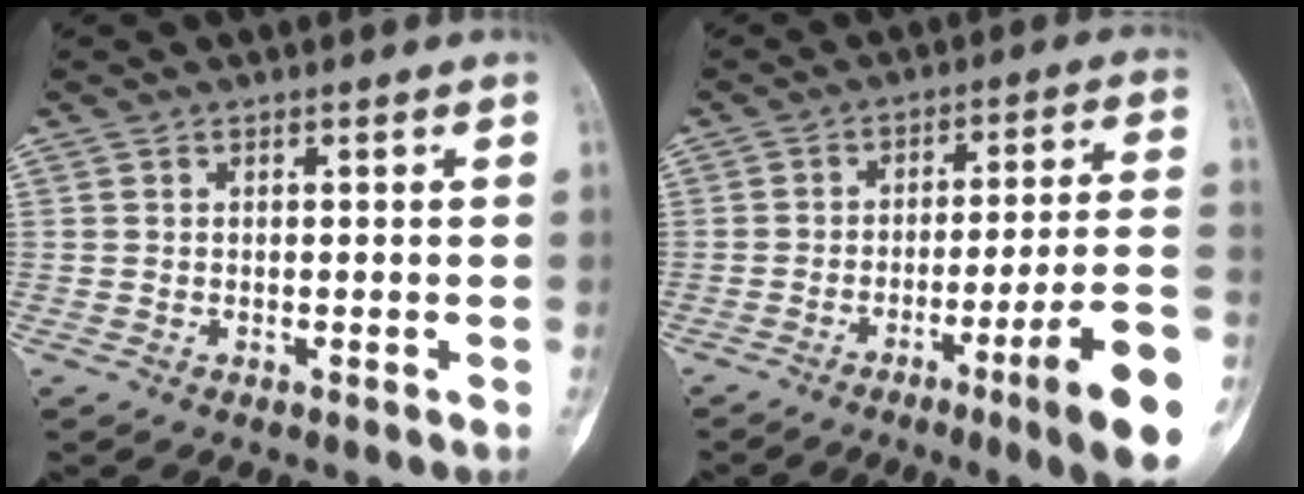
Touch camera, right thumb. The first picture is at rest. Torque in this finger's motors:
{"motor_torque": [4.21, 0.80, 1.73, -1.04, 0.61]}